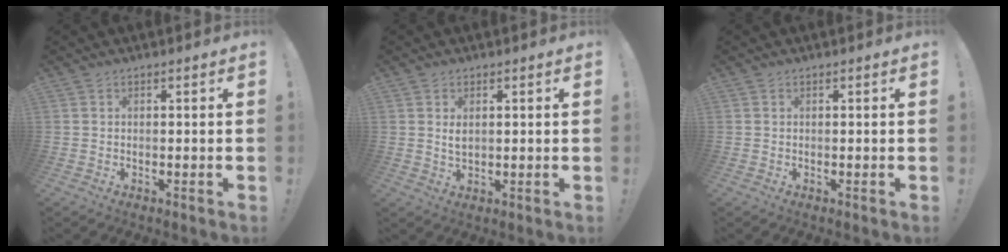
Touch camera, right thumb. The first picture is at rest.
{"total": 2.6, "force": [0.9, 1.3, 2.0], "torque": [-0.027, -0.005, 0.013]}
{"total": 0.0}